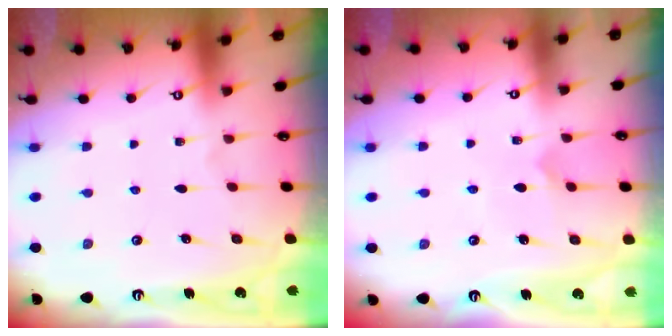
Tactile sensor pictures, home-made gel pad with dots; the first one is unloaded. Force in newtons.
{"total": 5.5, "press": 5.5, "slide": 0.5}